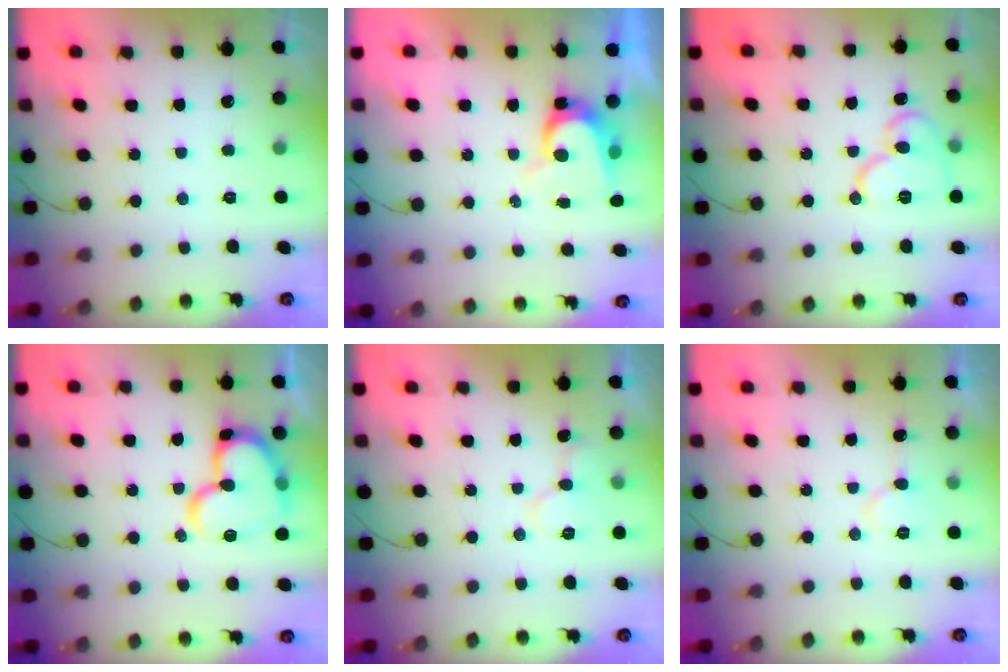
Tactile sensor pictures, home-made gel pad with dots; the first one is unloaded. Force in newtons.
{"total": 8.1, "press": 8.0, "slide": 0.9}
{"total": 12.3, "press": 12.2, "slide": 1.4}
{"total": 17.8, "press": 17.6, "slide": 2.1}
{"total": 7.0, "press": 7.0, "slide": 0.4}
{"total": 5.8, "press": 5.8, "slide": 0.5}